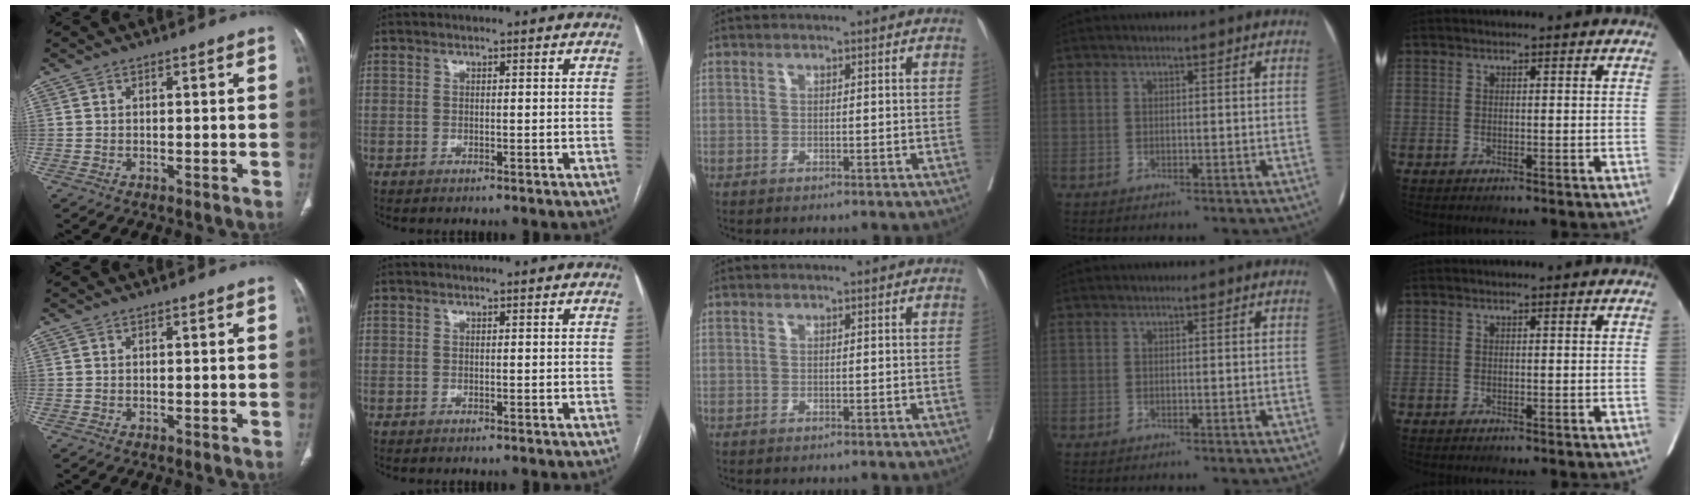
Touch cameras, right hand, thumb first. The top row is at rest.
{}